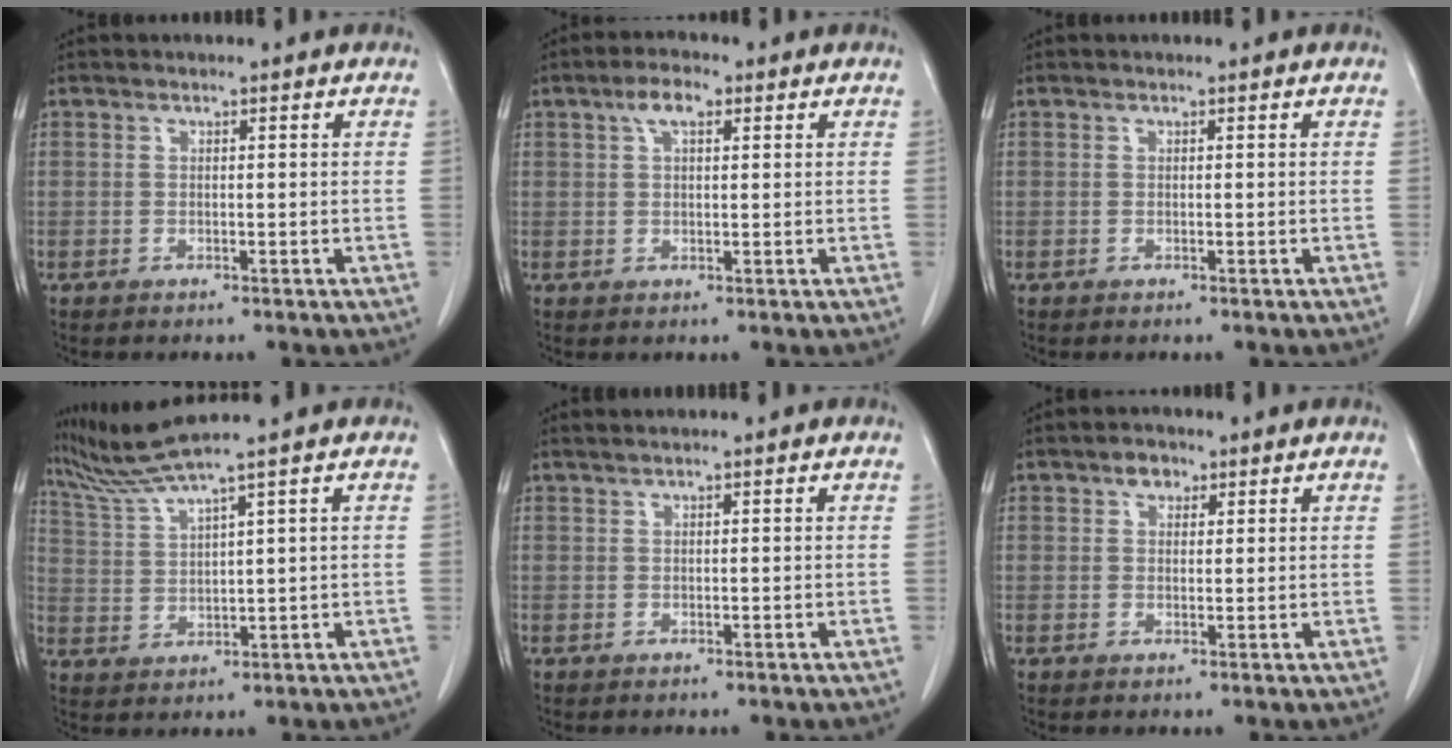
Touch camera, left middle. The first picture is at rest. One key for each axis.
{"total": 3.7, "fx": 1.8, "fy": 1.4, "fz": 2.9, "tx": -0.059, "ty": 0.013, "tz": 0.031}
{"total": 0.0}
{"total": 5.6, "fx": 4.8, "fy": -2.4, "fz": 1.7, "tx": -0.051, "ty": -0.006, "tz": 0.107}
{"total": 0.8, "fx": 0.7, "fy": -0.2, "fz": 0.4, "tx": -0.012, "ty": 0.006, "tz": 0.018}
{"total": 2.2, "fx": 1.3, "fy": 1.4, "fz": 1.0, "tx": -0.018, "ty": 0.005, "tz": 0.019}